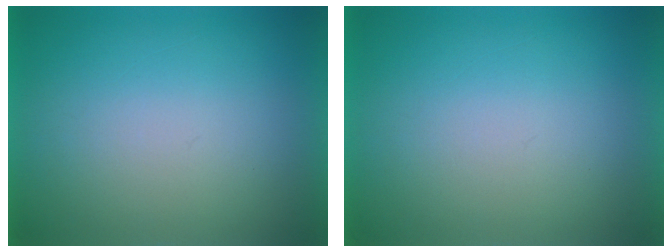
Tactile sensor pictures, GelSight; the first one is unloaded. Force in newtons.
{"total": 0.0}